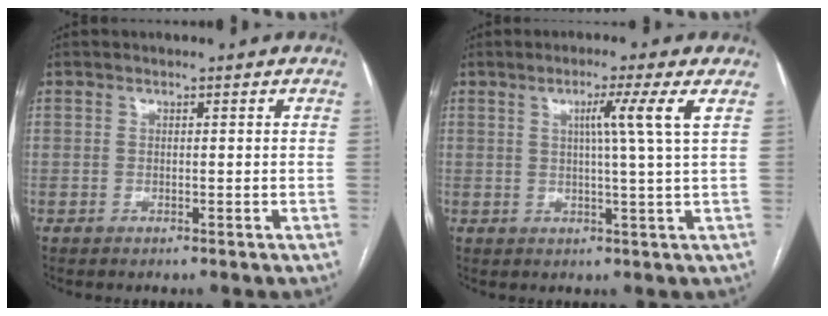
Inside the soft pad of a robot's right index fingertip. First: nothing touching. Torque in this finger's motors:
{"motor_torque": [0.11, 0.12, 0.13, 0.05]}